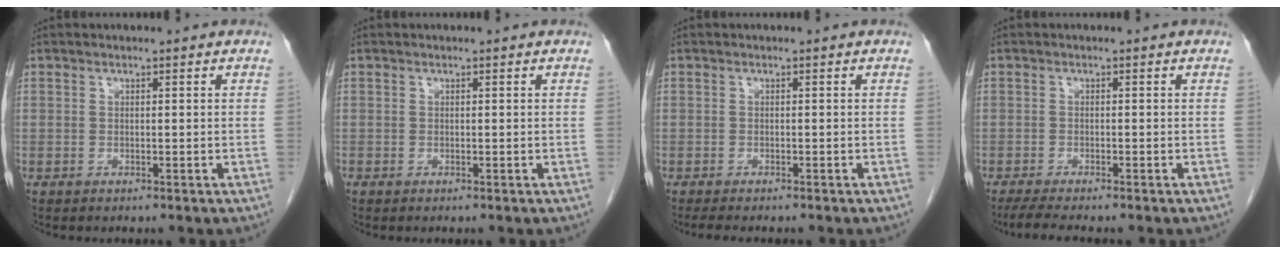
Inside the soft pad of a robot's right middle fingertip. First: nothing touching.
{"total": 0.0}
{"total": 4.5, "force": [-3.8, 0.9, 2.2], "torque": [-0.027, -0.008, -0.050]}
{"total": 4.3, "force": [-3.6, 0.1, 2.3], "torque": [-0.041, -0.011, -0.057]}